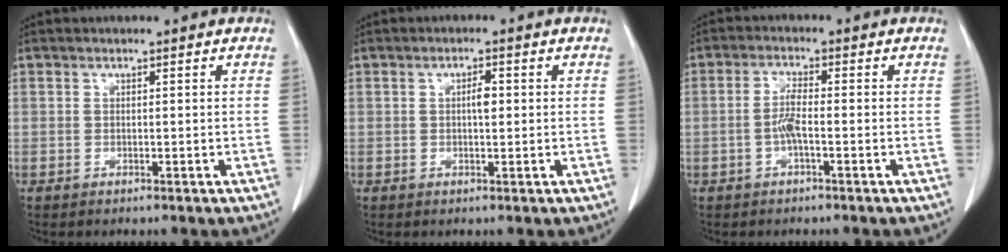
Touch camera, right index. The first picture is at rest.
{"total": 2.0, "force": [0.2, 0.6, 1.9], "torque": [-0.033, 0.003, 0.004]}
{"total": 3.2, "force": [-0.9, 0.5, 3.0], "torque": [-0.064, 0.002, -0.019]}